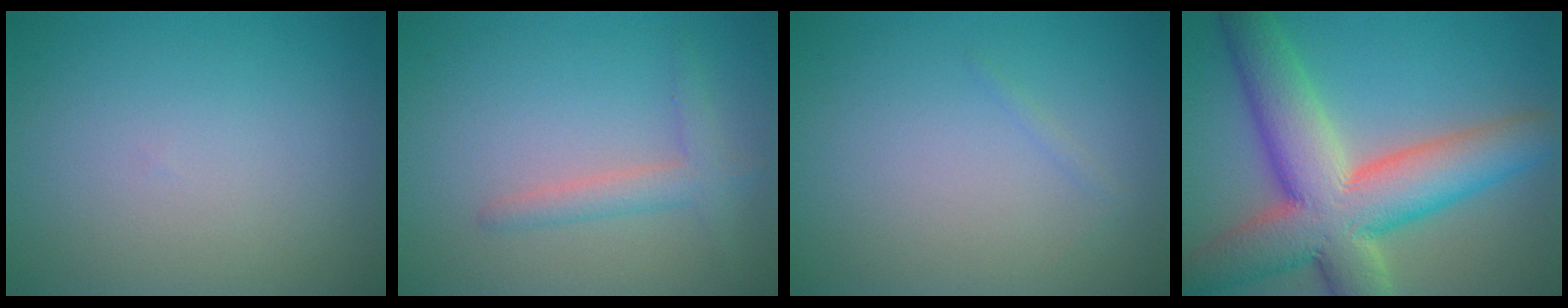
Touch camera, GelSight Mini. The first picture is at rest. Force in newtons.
{"total": 2.3, "press": 2.3, "slide": 0.1}
{"total": 0.5, "press": 0.5, "slide": 0.0}
{"total": 12.1, "press": 12.1, "slide": 0.9}